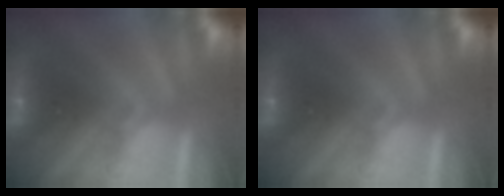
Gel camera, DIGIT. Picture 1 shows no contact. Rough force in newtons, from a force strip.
{"total": 0.0}